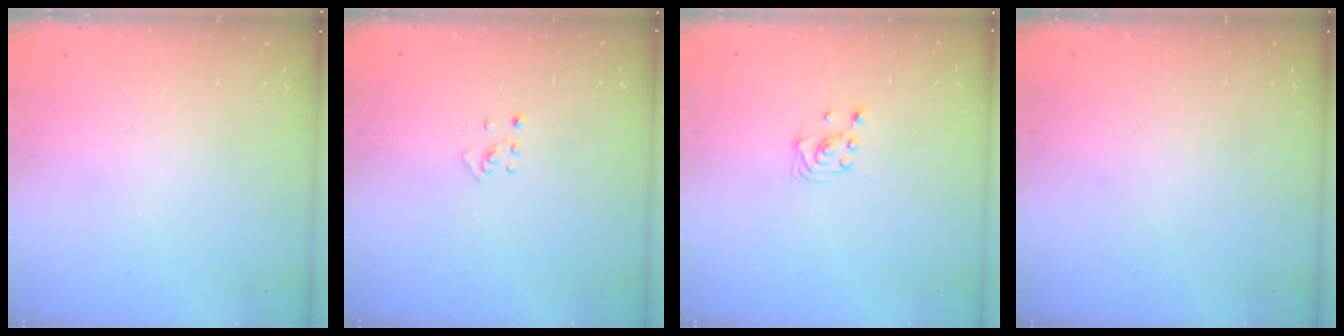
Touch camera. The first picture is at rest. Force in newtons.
{"total": 2.7, "press": 2.7, "slide": 0.5}
{"total": 2.6, "press": 2.6, "slide": 0.3}
{"total": 0.0}